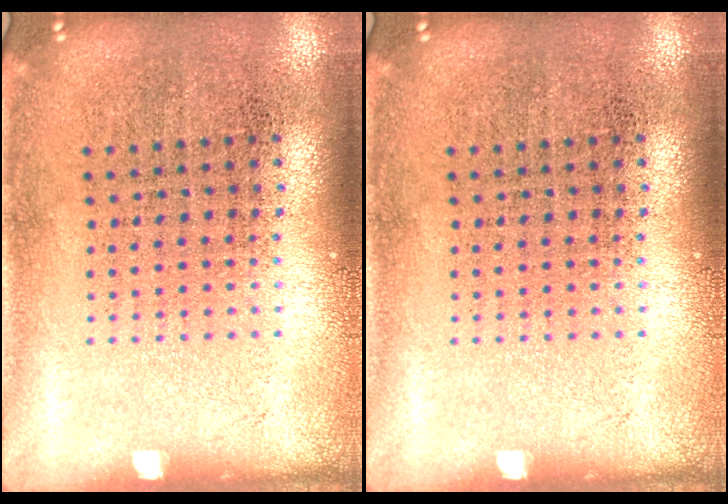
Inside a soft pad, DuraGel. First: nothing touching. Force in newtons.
{"total": 0.0}